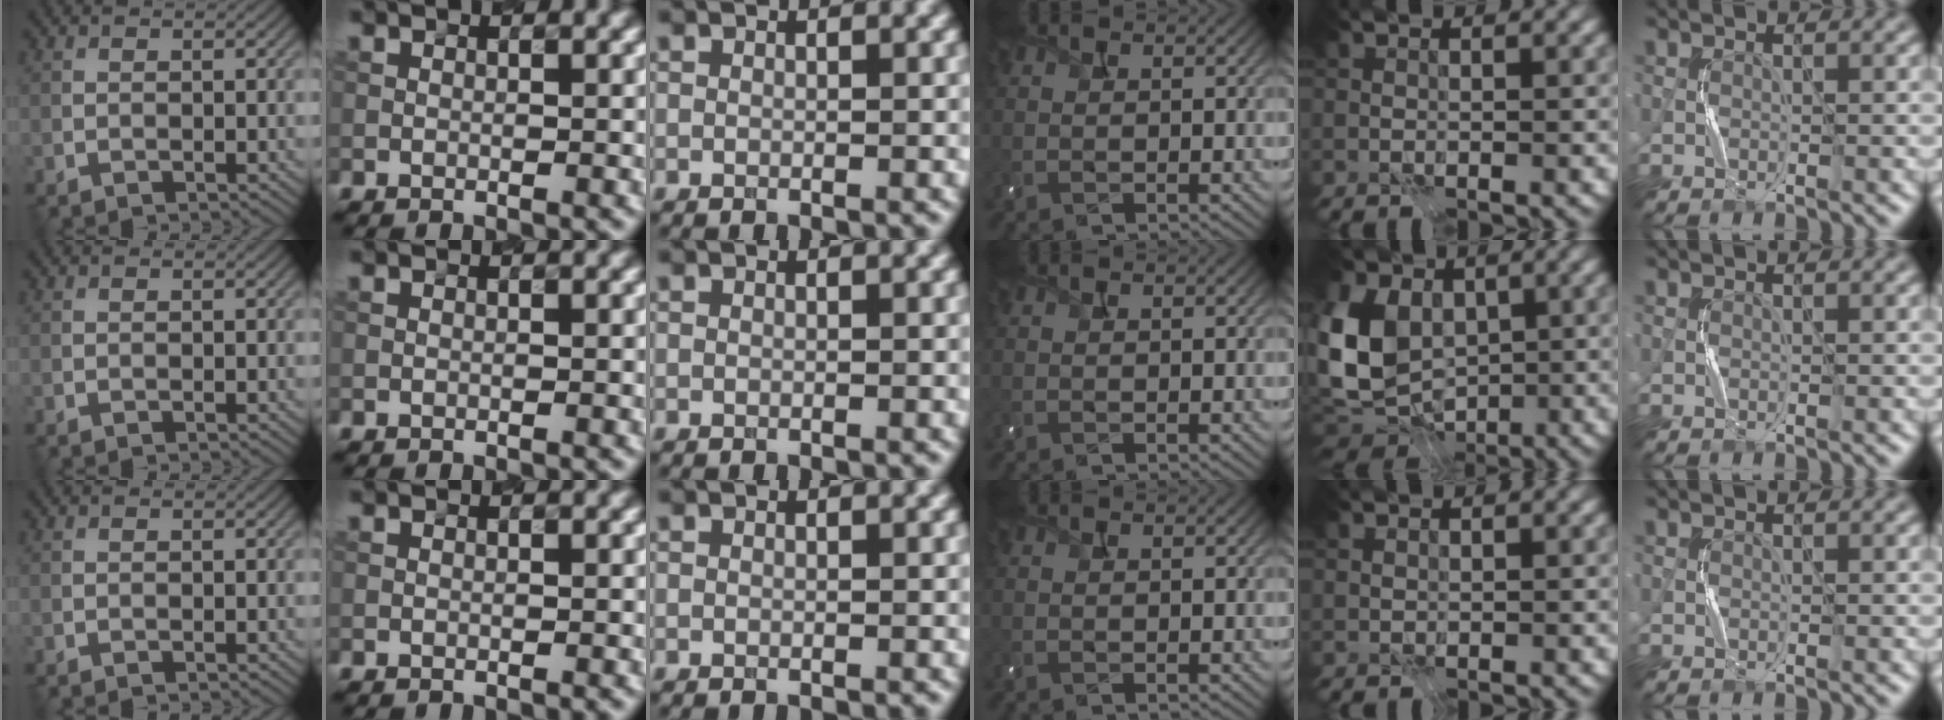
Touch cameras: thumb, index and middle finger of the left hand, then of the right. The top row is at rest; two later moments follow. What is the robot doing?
{"motion": "press", "object": "camera"}